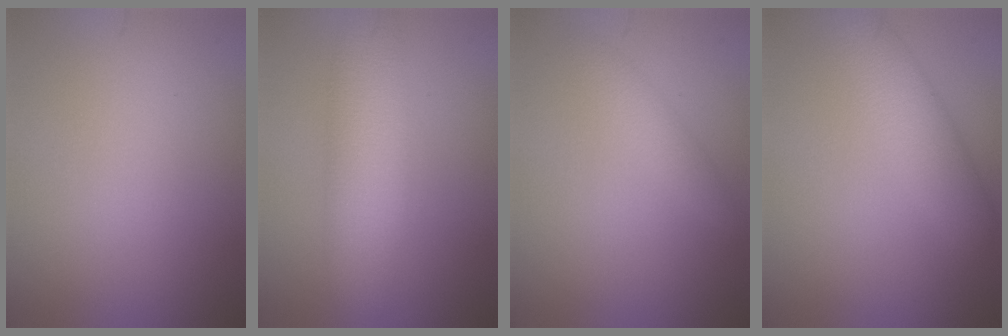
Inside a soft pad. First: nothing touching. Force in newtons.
{"total": 5.9, "press": 5.9, "slide": 0.4}
{"total": 1.5, "press": 1.5, "slide": 0.1}
{"total": 3.7, "press": 3.6, "slide": 0.2}